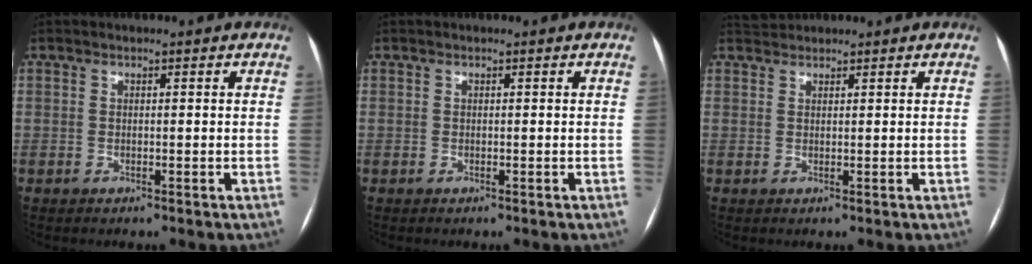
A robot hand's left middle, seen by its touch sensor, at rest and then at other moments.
{"total": 0.0}
{"total": 1.7, "force": [1.6, 0.2, -0.3], "torque": [-0.004, 0.017, 0.034]}